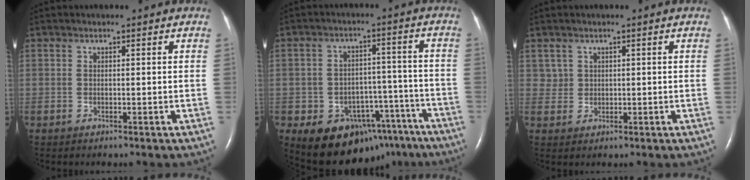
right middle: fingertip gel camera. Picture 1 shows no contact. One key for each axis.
{"total": 13.3, "fx": -8.6, "fy": 8.5, "fz": 5.6, "tx": -0.059, "ty": 0.045, "tz": -0.115}
{"total": 1.7, "fx": 0.9, "fy": 1.4, "fz": -0.1, "tx": 0.014, "ty": 0.007, "tz": 0.012}